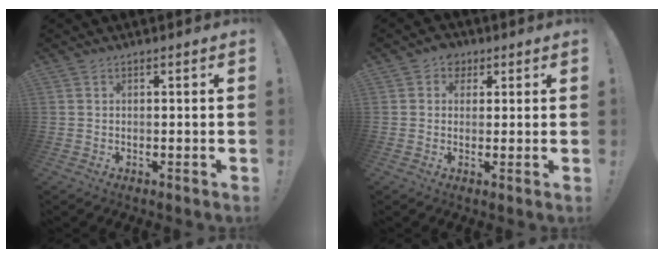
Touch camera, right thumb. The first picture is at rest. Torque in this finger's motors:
{"motor_torque": [-0.22, 0.02, -0.11, 0.17, 0.06]}